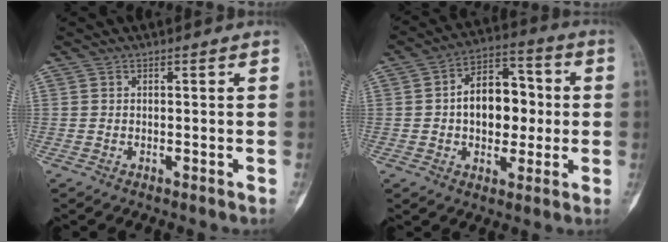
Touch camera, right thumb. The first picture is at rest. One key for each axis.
{"total": 13.3, "fx": 0.2, "fy": 8.8, "fz": 10.0, "tx": -0.109, "ty": 0.029, "tz": 0.000}